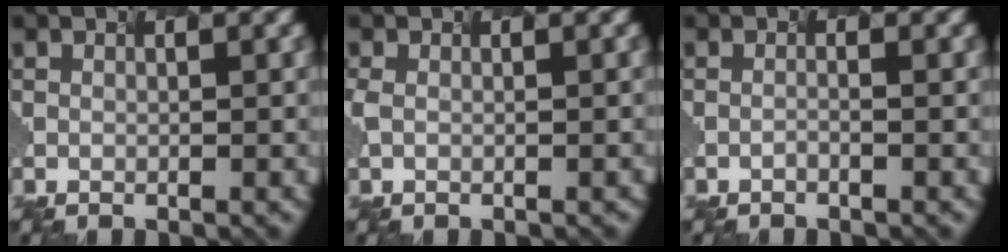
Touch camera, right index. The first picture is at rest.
{"total": 1.1, "force": [-0.3, 0.5, 0.9], "torque": [-0.020, 0.003, 0.007]}
{"total": 0.7, "force": [-0.7, -0.1, 0.1], "torque": [-0.002, -0.007, -0.016]}